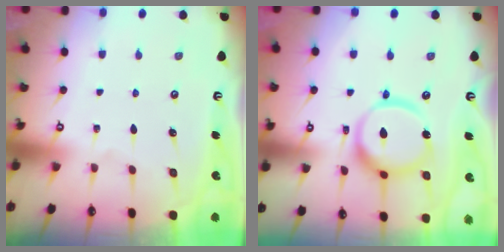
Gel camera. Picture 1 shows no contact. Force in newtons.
{"total": 13.9, "press": 13.8, "slide": 1.5}